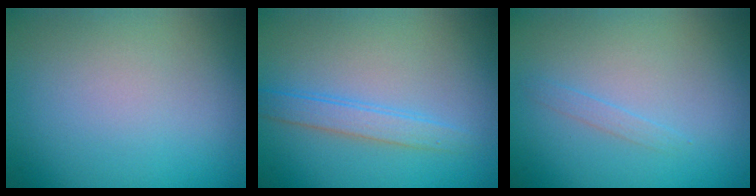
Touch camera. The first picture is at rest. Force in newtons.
{"total": 2.1, "press": 2.1, "slide": 0.1}
{"total": 0.8, "press": 0.8, "slide": 0.1}